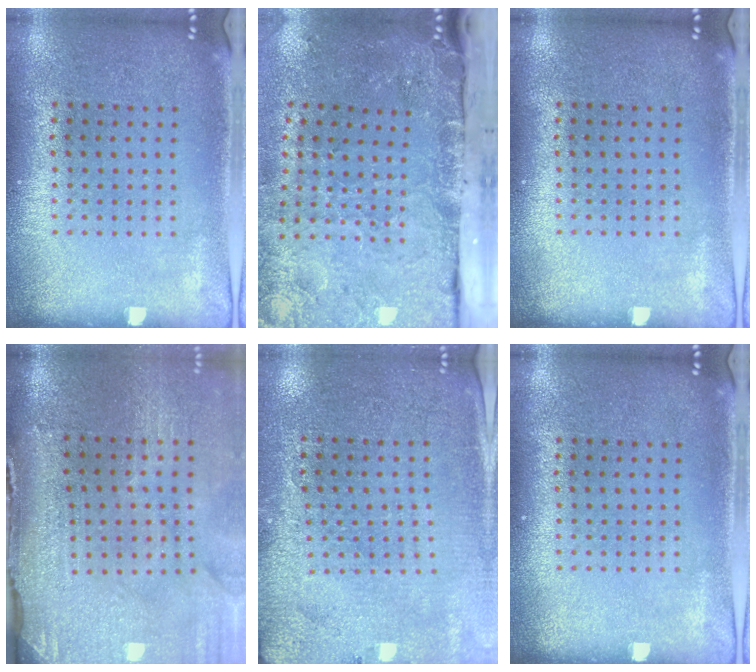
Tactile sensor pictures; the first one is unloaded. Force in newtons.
{"total": 4.8, "press": 3.6, "slide": 3.1}
{"total": 0.0}
{"total": 4.4, "press": 3.7, "slide": 2.4}
{"total": 2.8, "press": 2.8, "slide": 0.5}
{"total": 0.0}